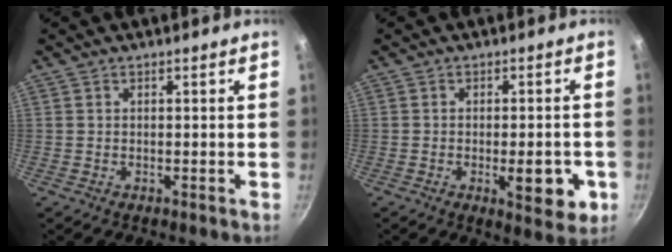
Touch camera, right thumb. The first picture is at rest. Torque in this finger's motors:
{"motor_torque": [0.96, 1.35, -0.17, 0.10, 0.23]}